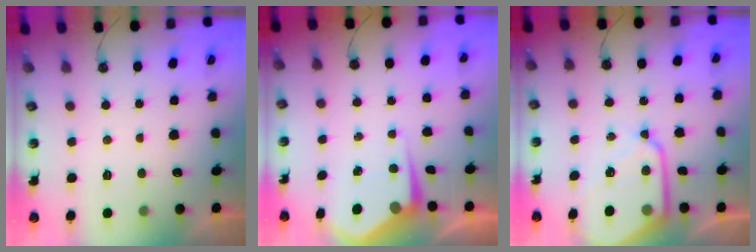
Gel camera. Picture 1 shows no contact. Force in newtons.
{"total": 6.5, "press": 6.5, "slide": 0.5}
{"total": 13.8, "press": 13.7, "slide": 1.3}